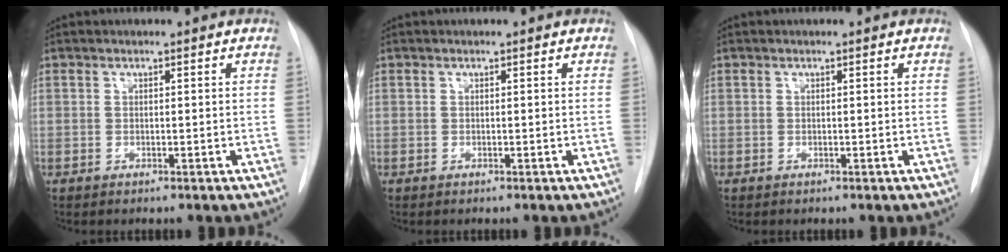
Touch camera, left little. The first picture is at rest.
{"total": 0.0}
{"total": 0.0}